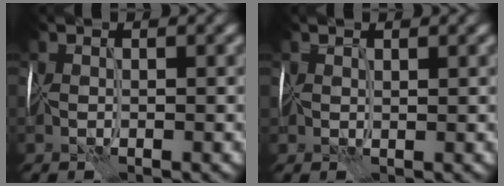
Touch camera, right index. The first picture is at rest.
{"total": 0.8, "force": [0.7, 0.3, 0.2], "torque": [0.002, 0.002, 0.013]}